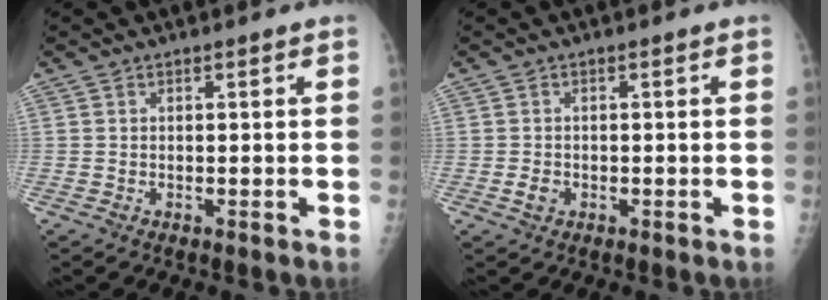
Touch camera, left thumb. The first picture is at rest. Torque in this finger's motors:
{"motor_torque": [0.10, 0.38, 0.31, -0.08, 0.00]}